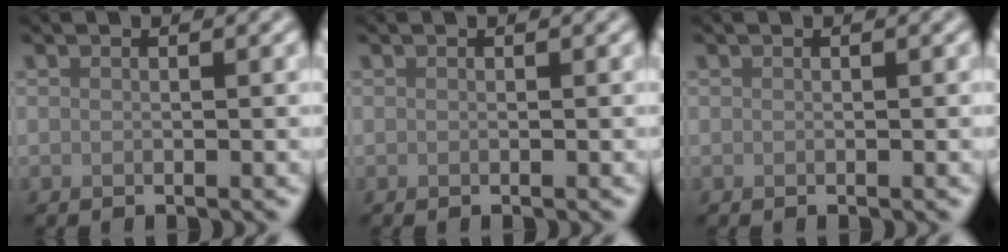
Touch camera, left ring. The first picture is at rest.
{"total": 0.0}
{"total": 0.0}